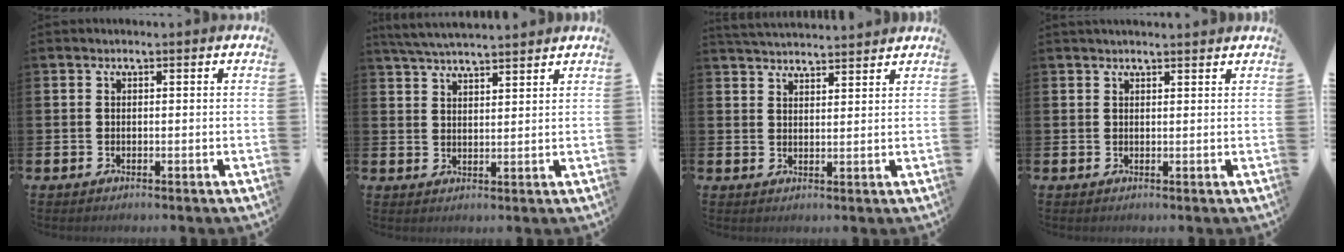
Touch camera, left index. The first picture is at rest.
{"total": 4.8, "force": [4.7, 0.2, 1.0], "torque": [-0.034, -0.018, 0.086]}
{"total": 3.8, "force": [3.8, 0.1, 0.1], "torque": [-0.013, -0.020, 0.069]}
{"total": 1.3, "force": [1.2, 0.0, 0.2], "torque": [0.001, -0.004, 0.021]}